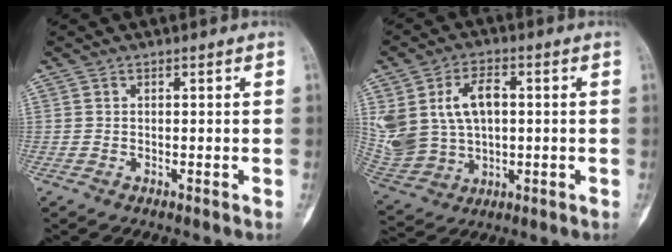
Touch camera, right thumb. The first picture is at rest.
{"total": 15.9, "force": [2.8, 10.8, 11.4], "torque": [-0.234, 0.007, 0.071]}